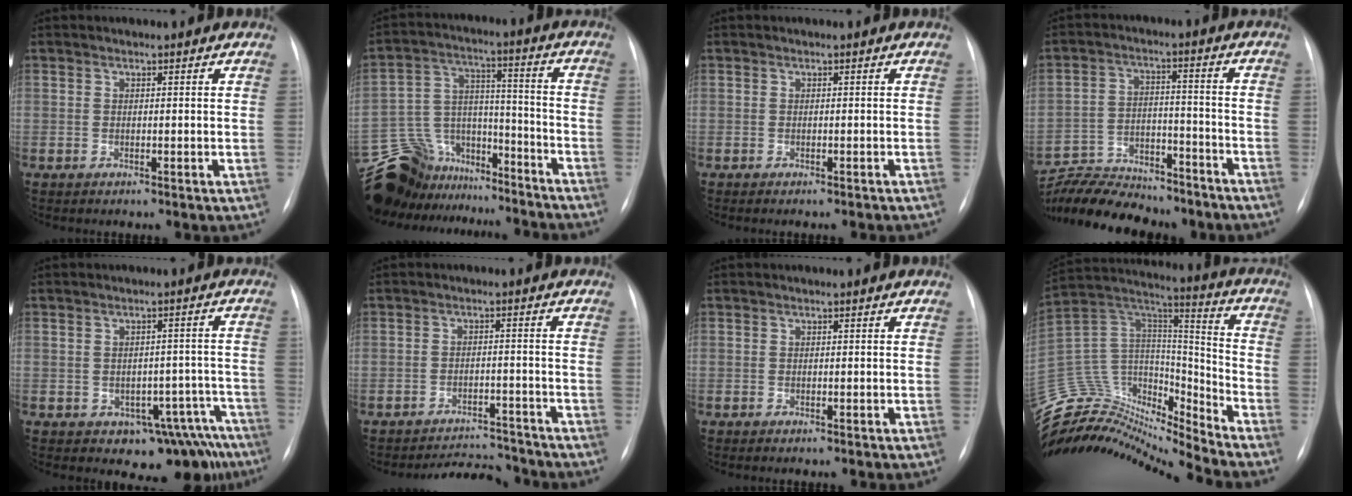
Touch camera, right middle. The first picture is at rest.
{"total": 21.9, "force": [-19.2, 9.2, 5.3], "torque": [-0.136, 0.051, -0.292]}
{"total": 3.8, "force": [-3.5, 0.3, 1.4], "torque": [-0.017, 0.000, -0.042]}
{"total": 15.5, "force": [-14.2, 4.1, 4.6], "torque": [-0.080, 0.024, -0.215]}
{"total": 9.7, "force": [-6.8, 5.8, 3.8], "torque": [-0.009, 0.034, -0.083]}
{"total": 6.0, "force": [-5.9, 0.6, -0.5], "torque": [0.006, 0.004, -0.090]}
{"total": 0.8, "force": [-0.7, 0.1, 0.5], "torque": [-0.006, -0.002, -0.007]}
{"total": 20.5, "force": [-19.7, 3.5, 4.2], "torque": [-0.084, 0.090, -0.333]}